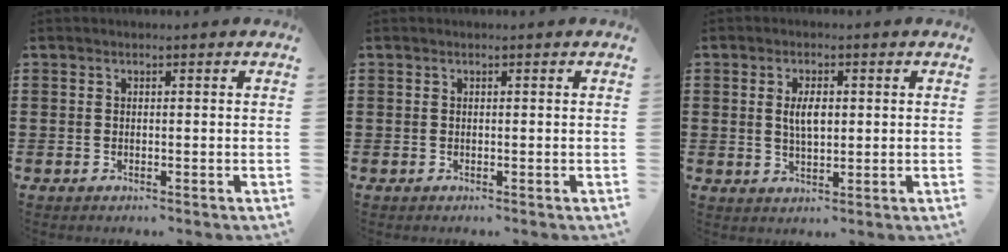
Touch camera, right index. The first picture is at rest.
{"total": 0.0}
{"total": 3.9, "force": [0.6, 1.5, 3.5], "torque": [-0.063, 0.001, 0.008]}